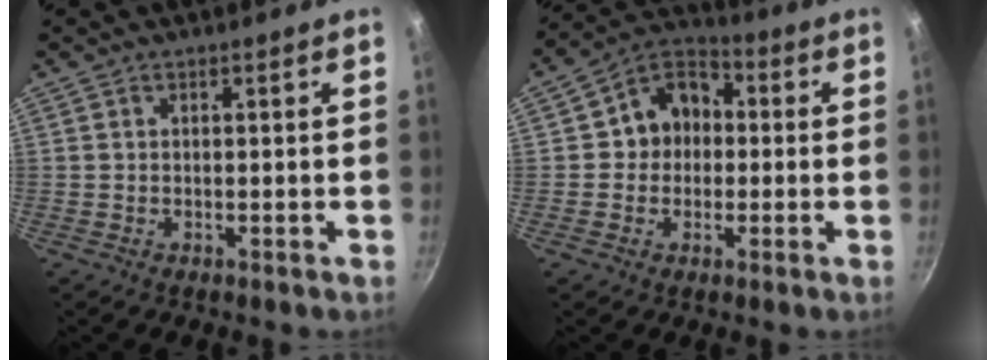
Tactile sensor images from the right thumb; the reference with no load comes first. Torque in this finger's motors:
{"motor_torque": [-0.48, 0.63, -0.20, -0.06, 0.20]}